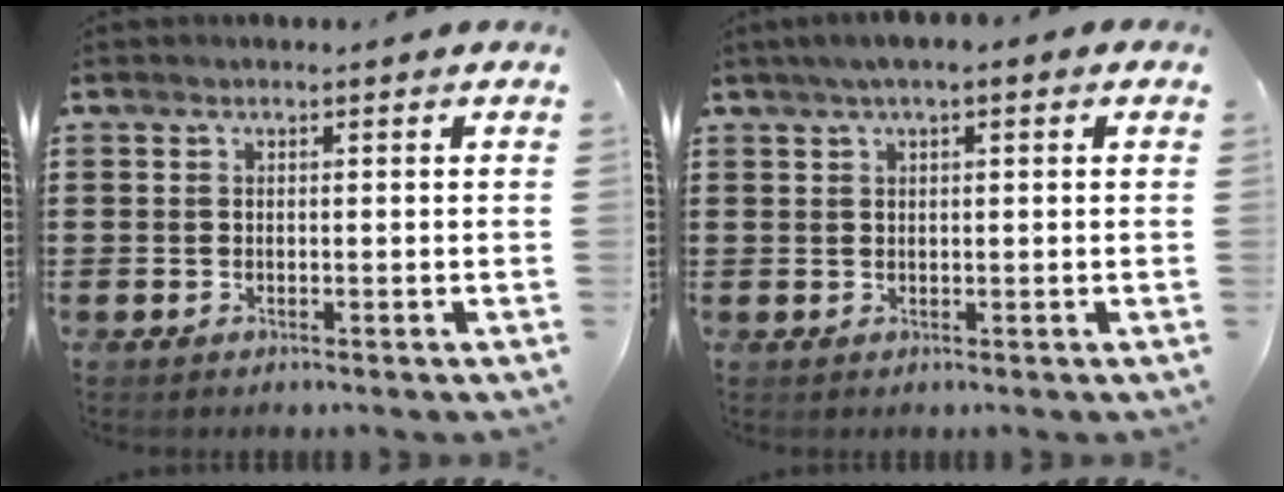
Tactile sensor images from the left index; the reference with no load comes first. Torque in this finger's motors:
{"motor_torque": [1.10, 1.04, 0.82, 0.16]}